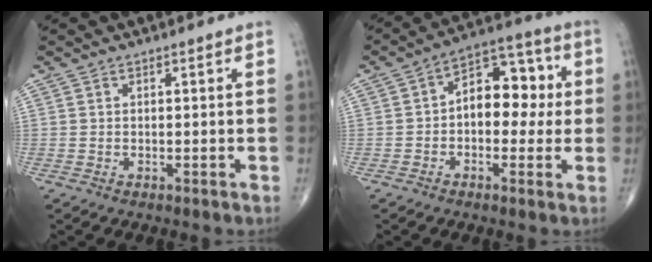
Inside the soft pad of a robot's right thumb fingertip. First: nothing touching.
{"total": 12.0, "force": [0.4, 7.6, 9.2], "torque": [-0.091, 0.034, -0.005]}